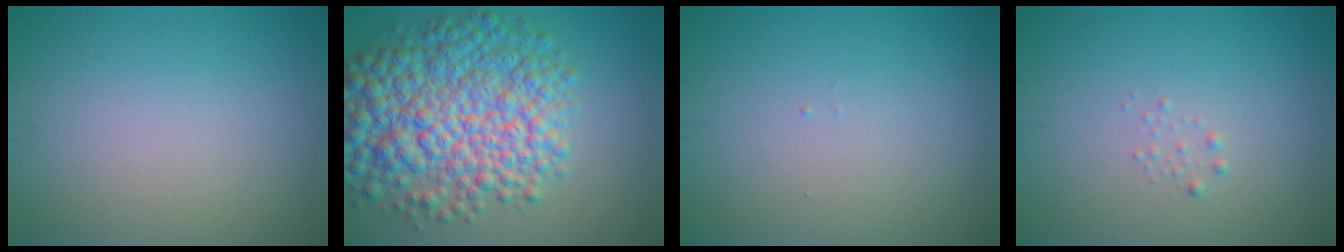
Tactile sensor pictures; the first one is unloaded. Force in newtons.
{"total": 10.8, "press": 10.8, "slide": 0.3}
{"total": 0.0}
{"total": 0.6, "press": 0.6, "slide": 0.0}